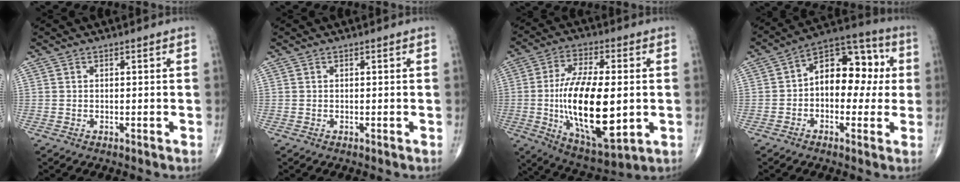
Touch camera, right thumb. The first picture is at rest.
{"total": 0.0}
{"total": 21.5, "force": [-1.8, 9.0, 19.5], "torque": [-0.341, -0.010, -0.018]}
{"total": 13.7, "force": [0.6, 8.8, 10.4], "torque": [-0.107, 0.041, -0.006]}